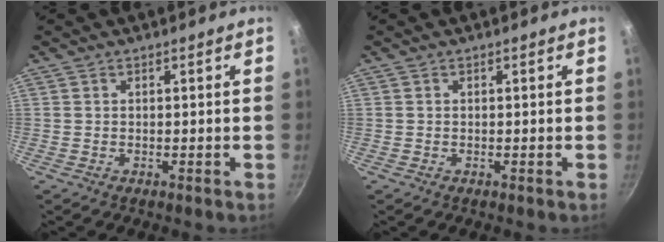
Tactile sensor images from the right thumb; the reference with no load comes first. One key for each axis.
{"total": 0.0}